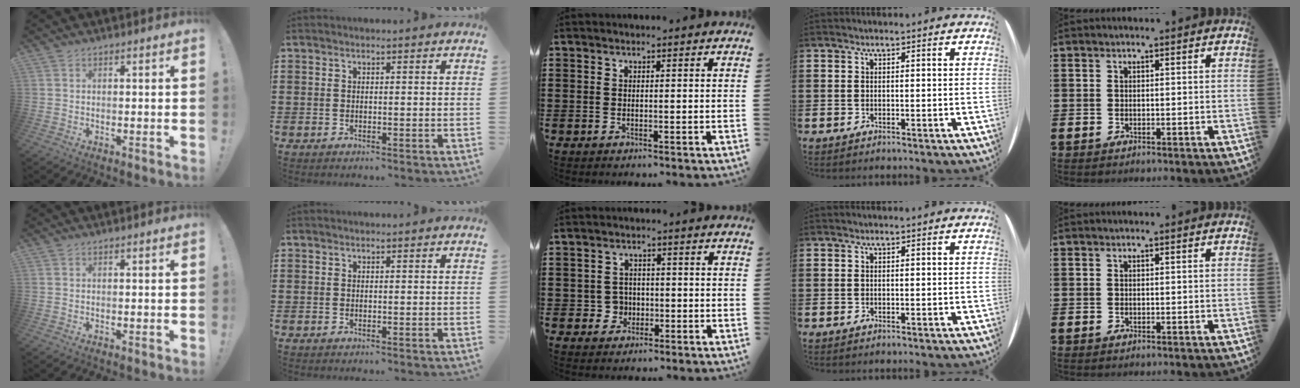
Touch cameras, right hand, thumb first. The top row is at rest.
{"middle": {"total": 3.0, "force": [-0.8, 2.7, 1.0], "torque": [-0.028, 0.004, -0.019]}}